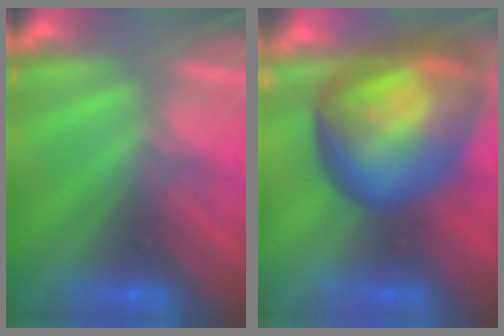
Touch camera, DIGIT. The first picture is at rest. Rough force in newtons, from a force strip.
{"total": 9.6}